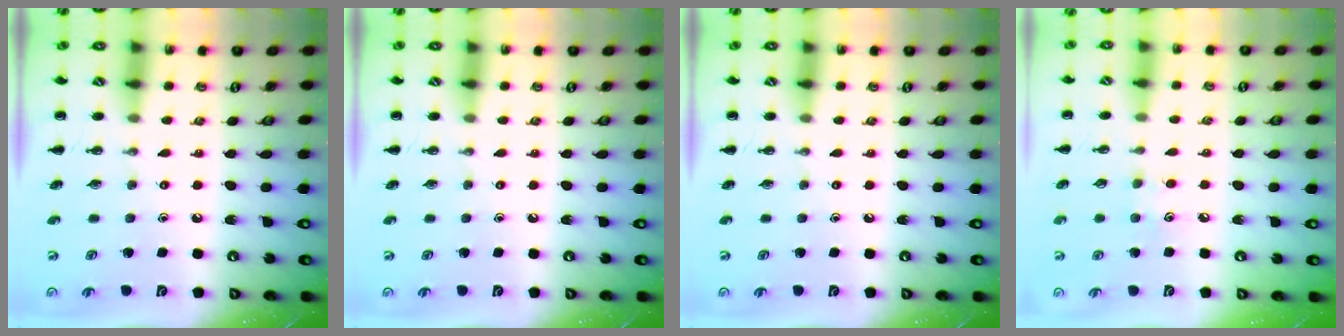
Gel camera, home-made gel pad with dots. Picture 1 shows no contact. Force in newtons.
{"total": 0.0}
{"total": 0.0}
{"total": 4.7, "press": 4.5, "slide": 1.1}